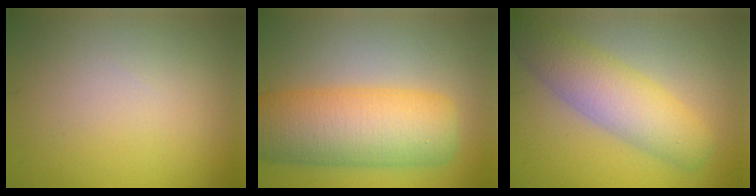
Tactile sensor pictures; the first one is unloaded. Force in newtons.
{"total": 9.5, "press": 9.5, "slide": 0.2}
{"total": 5.6, "press": 5.6, "slide": 0.3}